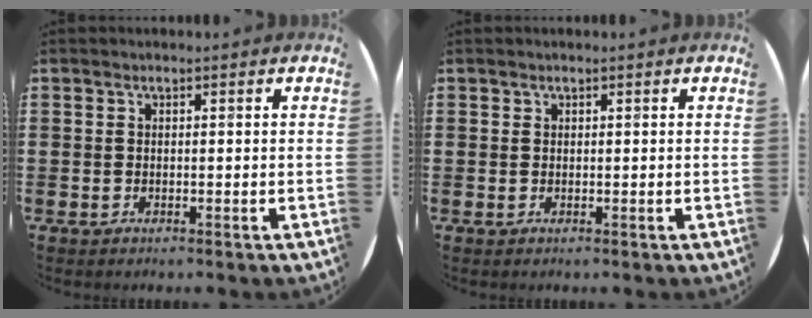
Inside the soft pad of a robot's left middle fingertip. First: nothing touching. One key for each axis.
{"total": 0.0}